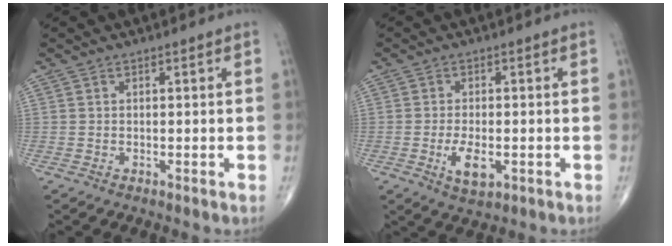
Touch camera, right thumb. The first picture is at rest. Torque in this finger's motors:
{"motor_torque": [0.10, 0.62, 0.33, 0.19, 0.06]}